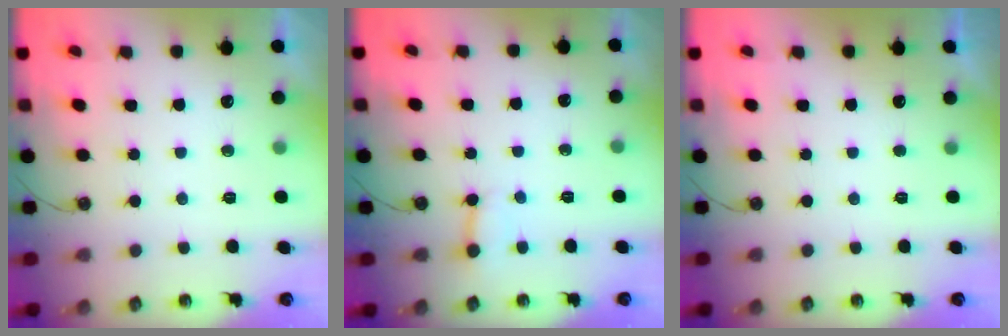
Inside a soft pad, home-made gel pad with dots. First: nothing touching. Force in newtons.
{"total": 3.0, "press": 2.9, "slide": 0.3}
{"total": 0.0}